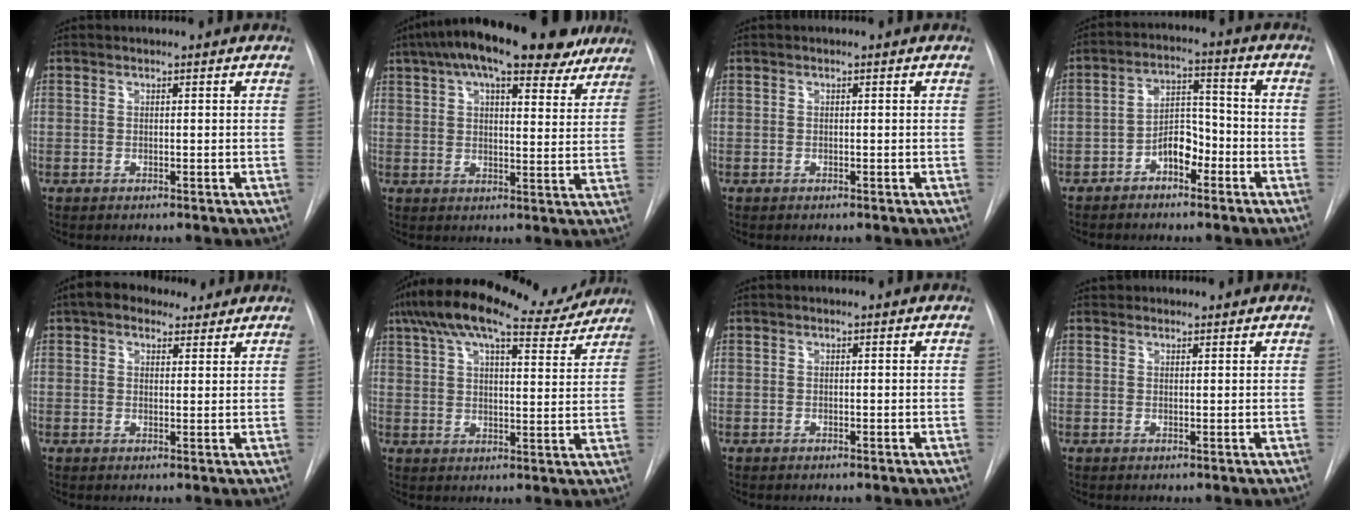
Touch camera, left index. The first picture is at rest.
{"total": 22.3, "force": [16.4, 7.5, 13.2], "torque": [-0.221, 0.054, 0.220]}
{"total": 0.0}
{"total": 5.9, "force": [-3.1, 3.1, 3.9], "torque": [-0.071, 0.022, -0.057]}
{"total": 6.9, "force": [5.2, 3.5, 2.9], "torque": [-0.040, 0.032, 0.083]}
{"total": 17.8, "force": [15.1, 3.9, 8.5], "torque": [-0.147, 0.039, 0.213]}
{"total": 0.0}
{"total": 1.0, "force": [0.8, 0.5, -0.1], "torque": [0.002, 0.007, 0.011]}